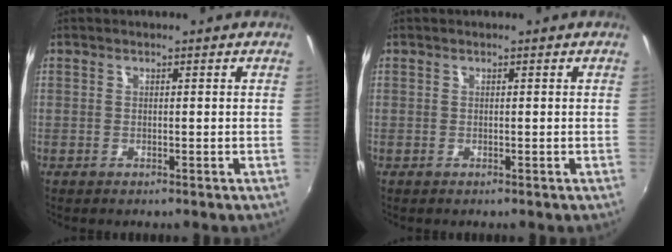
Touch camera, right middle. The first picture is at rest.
{"total": 0.0}